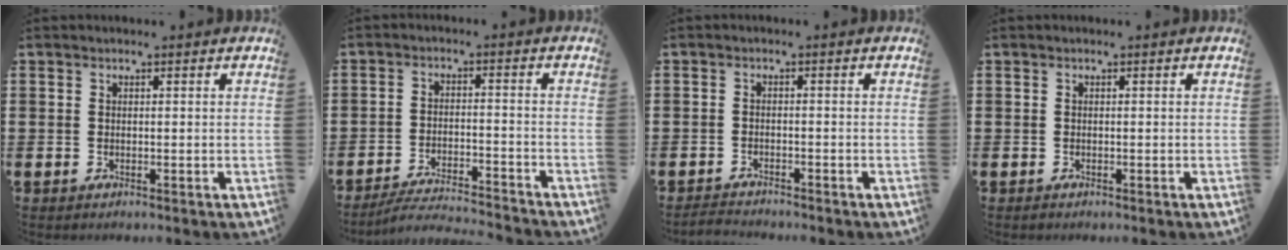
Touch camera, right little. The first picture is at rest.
{"total": 3.8, "force": [-3.7, -0.2, 0.7], "torque": [-0.013, -0.002, -0.076]}
{"total": 1.6, "force": [-1.6, 0.0, 0.0], "torque": [-0.004, 0.002, -0.033]}
{"total": 0.0}